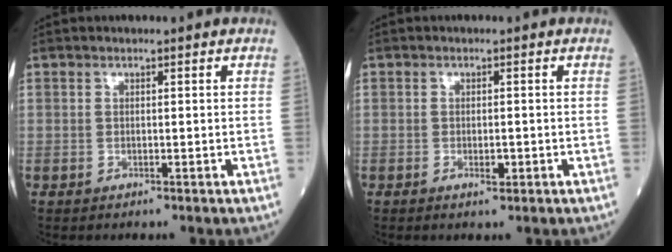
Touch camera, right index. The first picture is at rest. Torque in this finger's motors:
{"motor_torque": [-0.05, -0.01, -0.02, -0.01]}